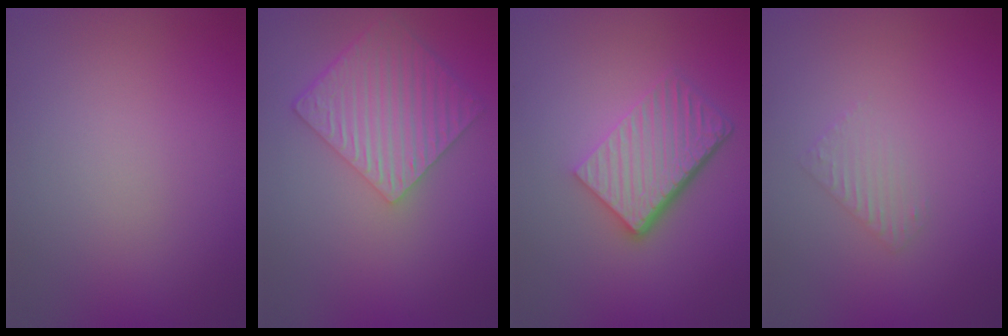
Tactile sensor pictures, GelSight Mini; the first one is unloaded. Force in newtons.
{"total": 6.0, "press": 4.5, "slide": 3.9}
{"total": 6.1, "press": 4.1, "slide": 4.5}
{"total": 1.3, "press": 1.3, "slide": 0.3}